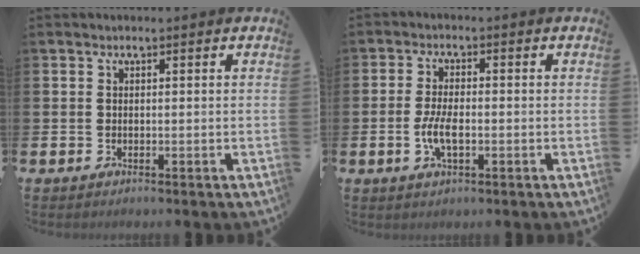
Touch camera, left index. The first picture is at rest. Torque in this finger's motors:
{"motor_torque": [0.59, 0.22, 0.17, 0.16]}